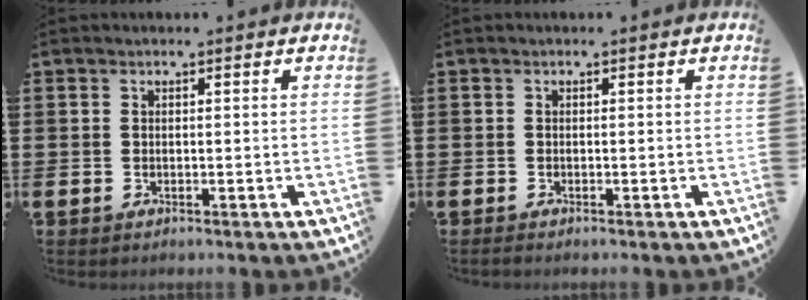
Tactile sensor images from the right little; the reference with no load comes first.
{"total": 0.0}